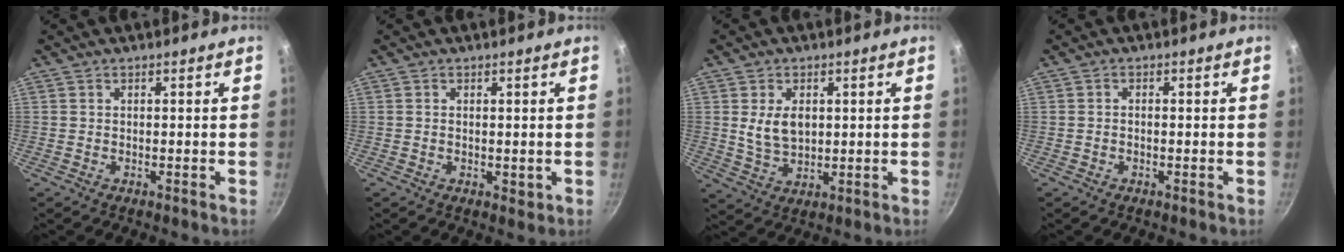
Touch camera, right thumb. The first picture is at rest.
{"total": 1.5, "force": [0.1, 0.9, 1.2], "torque": [-0.017, -0.003, 0.001]}
{"total": 6.8, "force": [1.3, 4.5, 5.0], "torque": [-0.082, -0.013, 0.031]}
{"total": 0.7, "force": [-0.3, 0.4, 0.5], "torque": [-0.012, 0.006, -0.006]}